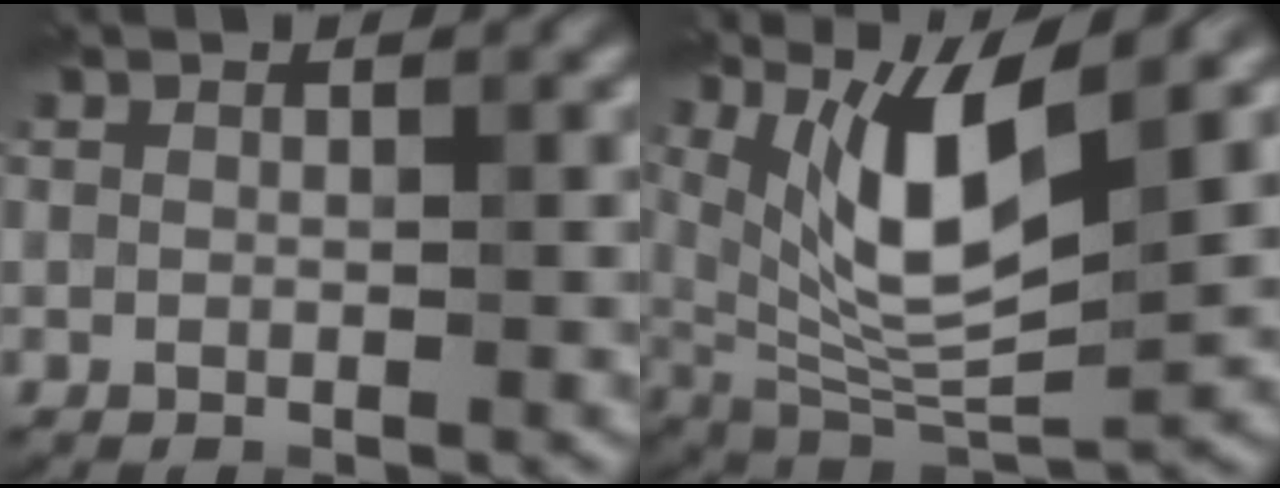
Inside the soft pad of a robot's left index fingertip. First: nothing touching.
{"total": 8.9, "force": [3.7, 2.6, 7.6], "torque": [-0.145, -0.014, 0.073]}